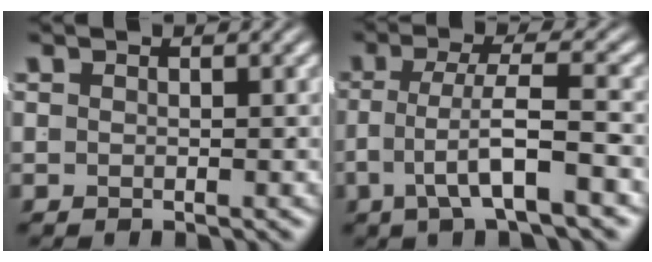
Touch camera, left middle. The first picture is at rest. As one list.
[{"total": 4.5, "force": [-1.7, 0.9, 4.1], "torque": [-0.077, -0.010, -0.022]}]